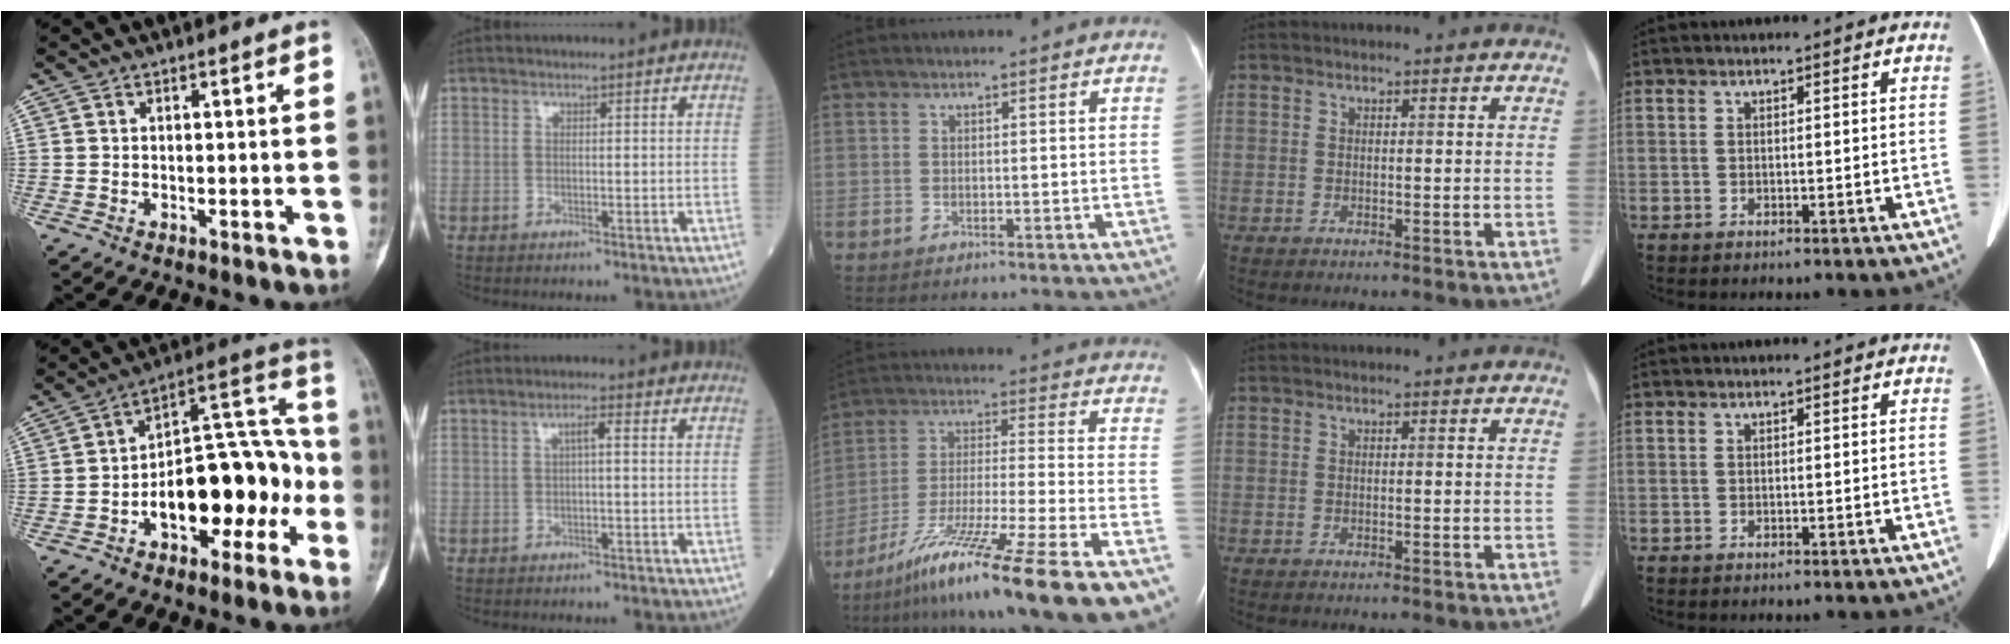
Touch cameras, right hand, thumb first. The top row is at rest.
{"thumb": {"total": 20.0, "force": [-5.3, 10.7, 16.0], "torque": [-0.198, 0.072, -0.073]}, "index": {"total": 2.2, "force": [0.3, 0.2, 2.1], "torque": [-0.037, 0.004, 0.005]}, "middle": {"total": 22.1, "force": [-16.1, -1.0, 15.1], "torque": [-0.236, -0.043, -0.274]}}